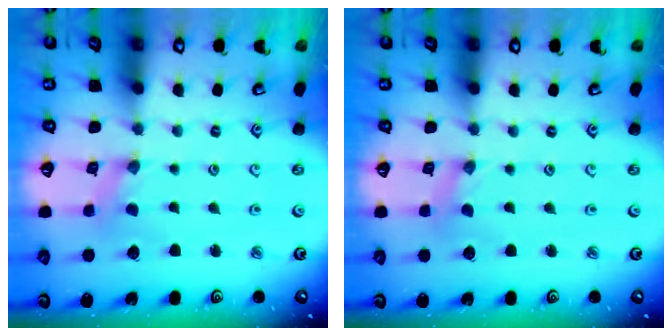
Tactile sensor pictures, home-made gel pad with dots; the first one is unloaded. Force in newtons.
{"total": 0.0}